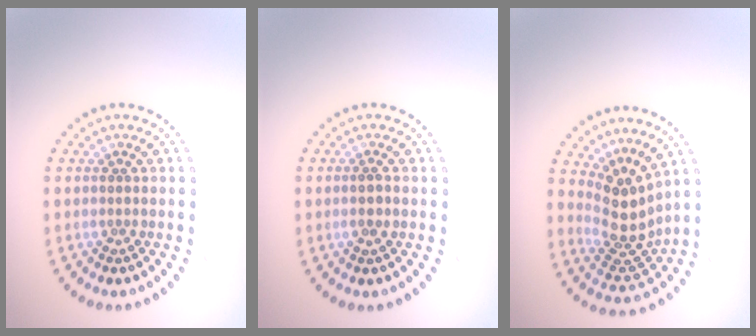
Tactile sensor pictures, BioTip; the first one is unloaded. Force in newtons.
{"total": 0.9, "press": 0.8, "slide": 0.3}
{"total": 4.3, "press": 3.1, "slide": 2.9}